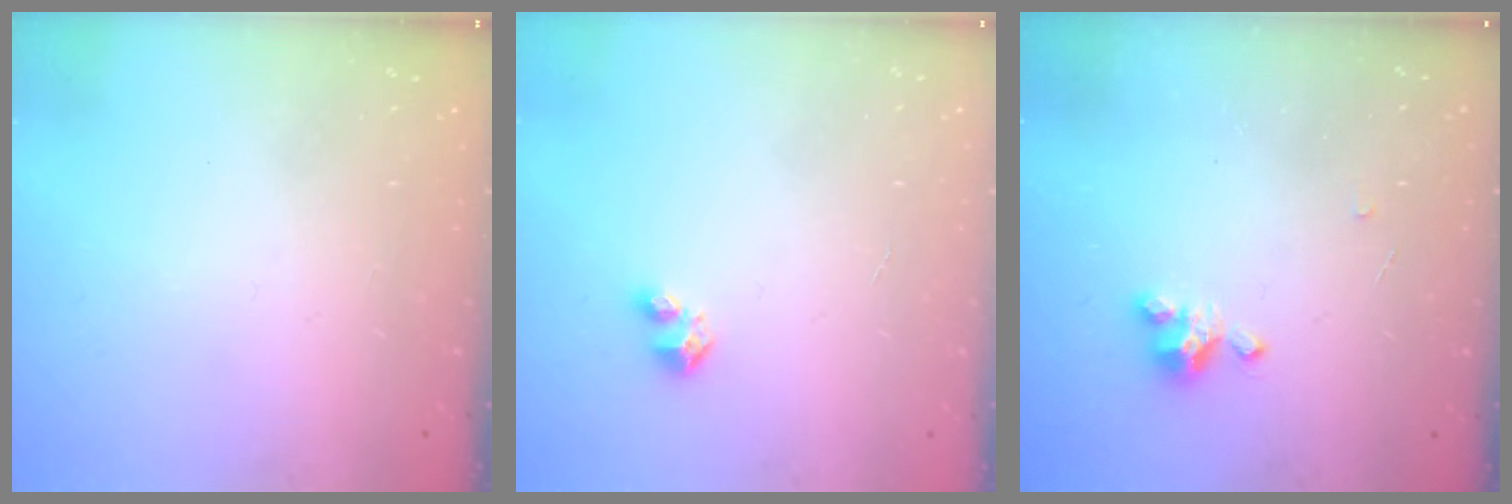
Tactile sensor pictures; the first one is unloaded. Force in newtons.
{"total": 2.9, "press": 2.9, "slide": 0.3}
{"total": 2.6, "press": 2.6, "slide": 0.3}